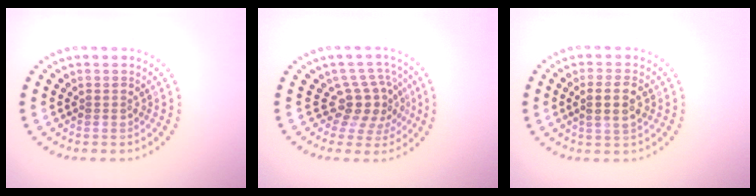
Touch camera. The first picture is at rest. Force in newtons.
{"total": 3.6, "press": 2.7, "slide": 2.4}
{"total": 3.0, "press": 2.8, "slide": 0.8}